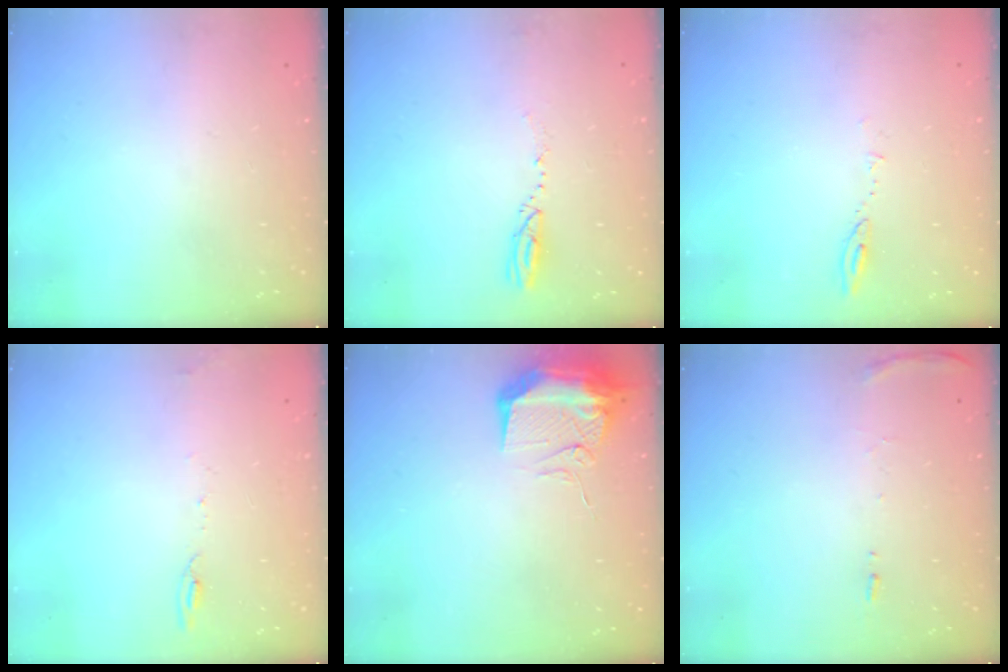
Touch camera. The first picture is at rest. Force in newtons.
{"total": 3.4, "press": 3.2, "slide": 1.3}
{"total": 4.5, "press": 4.4, "slide": 0.6}
{"total": 5.6, "press": 5.5, "slide": 0.7}
{"total": 13.6, "press": 12.0, "slide": 6.4}
{"total": 7.5, "press": 7.5, "slide": 0.9}